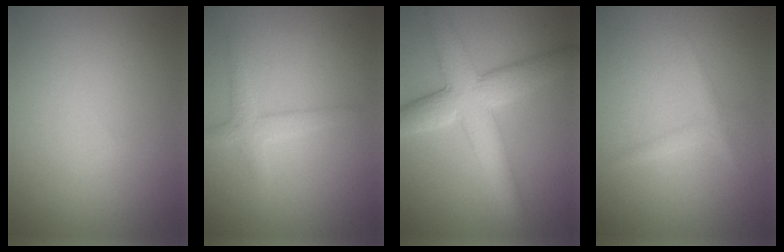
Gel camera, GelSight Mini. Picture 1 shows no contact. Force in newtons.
{"total": 2.2, "press": 2.2, "slide": 0.1}
{"total": 7.7, "press": 7.7, "slide": 0.1}
{"total": 1.1, "press": 1.1, "slide": 0.1}